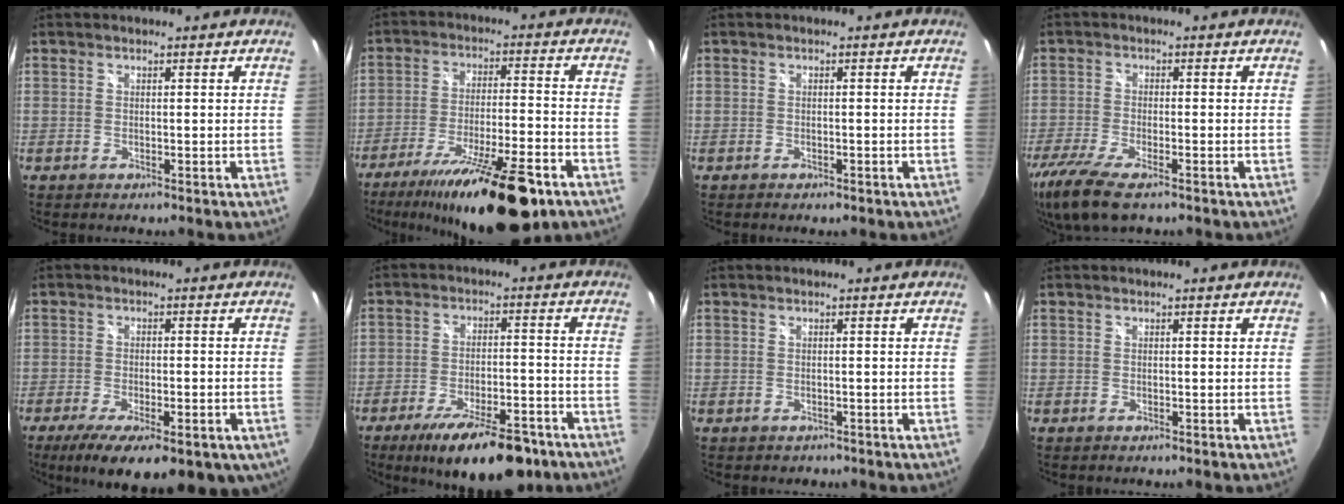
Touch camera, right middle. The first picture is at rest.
{"total": 20.8, "force": [-14.4, 4.6, 14.2], "torque": [-0.246, -0.030, -0.224]}
{"total": 1.1, "force": [-0.8, 0.6, 0.5], "torque": [-0.009, -0.004, -0.014]}
{"total": 12.6, "force": [-8.6, 4.0, 8.3], "torque": [-0.197, -0.054, -0.162]}
{"total": 15.5, "force": [-8.5, 5.9, 11.5], "torque": [-0.204, -0.050, -0.114]}
{"total": 16.1, "force": [-11.2, 5.5, 10.1], "torque": [-0.171, -0.018, -0.163]}
{"total": 1.0, "force": [-0.6, 0.8, 0.2], "torque": [-0.006, -0.003, -0.005]}
{"total": 0.0}